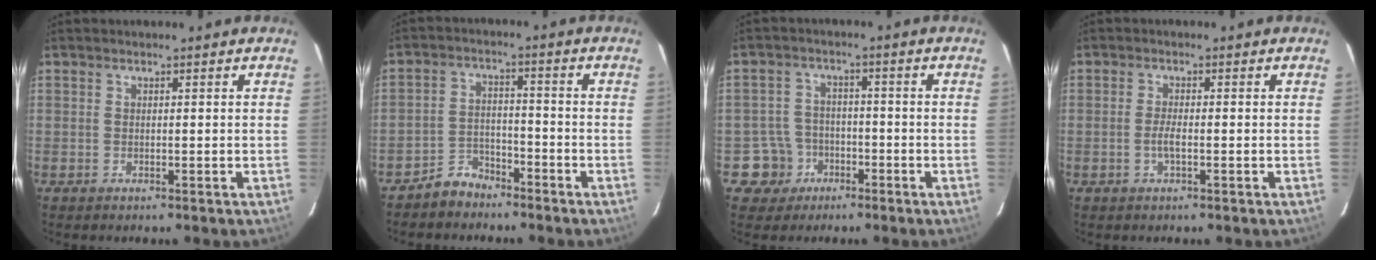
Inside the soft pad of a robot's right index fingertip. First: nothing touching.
{"total": 5.4, "force": [-4.5, 3.0, 0.6], "torque": [-0.023, 0.020, -0.078]}
{"total": 6.1, "force": [-3.0, 5.4, 0.1], "torque": [-0.020, 0.023, -0.049]}
{"total": 2.3, "force": [-0.8, 0.5, 2.1], "torque": [-0.043, -0.001, -0.015]}